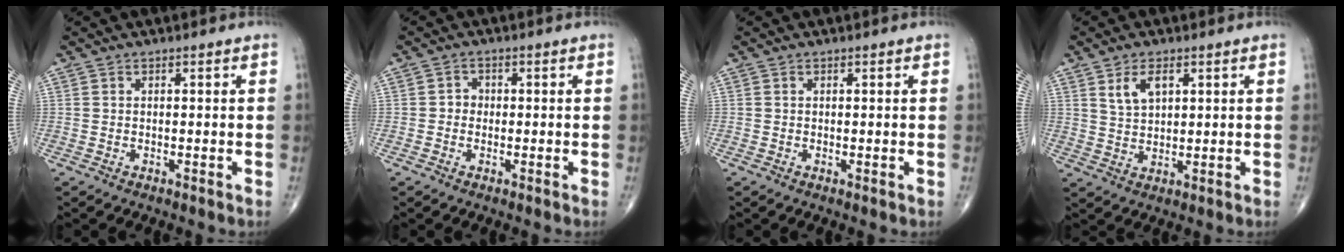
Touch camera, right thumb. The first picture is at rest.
{"total": 1.8, "force": [-0.3, 1.6, 0.7], "torque": [0.003, 0.008, -0.010]}
{"total": 0.0}
{"total": 5.0, "force": [2.3, 2.6, 3.5], "torque": [-0.058, -0.011, 0.048]}